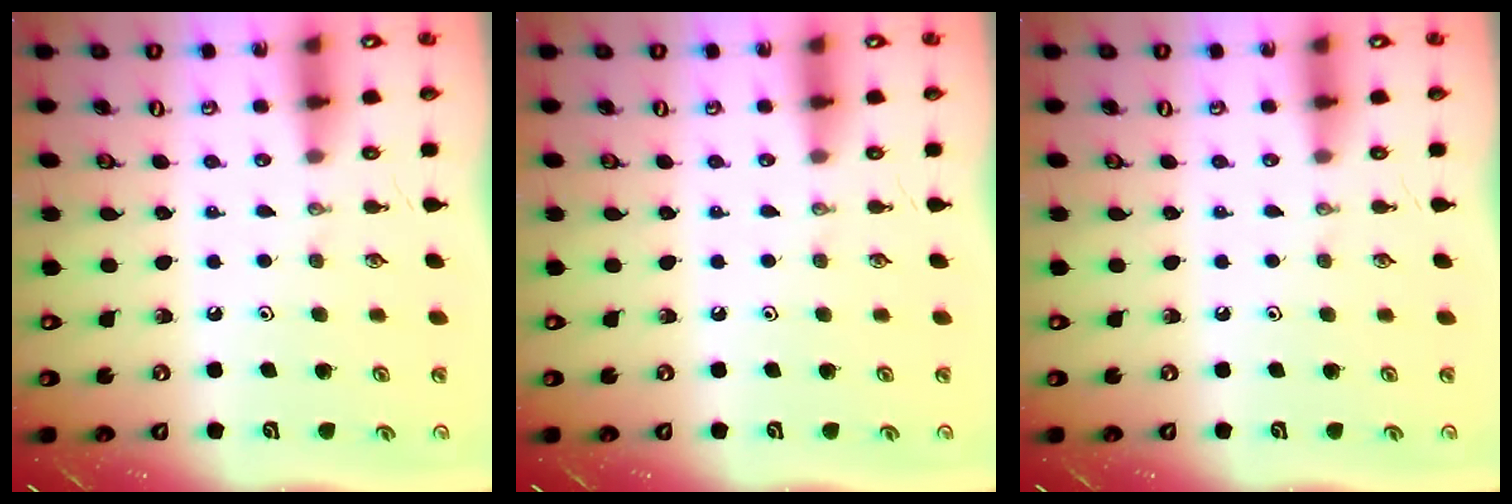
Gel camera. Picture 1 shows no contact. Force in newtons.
{"total": 0.0}
{"total": 0.0}